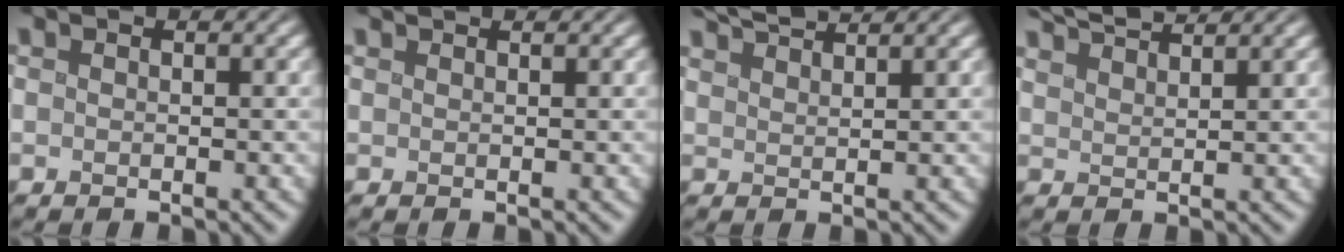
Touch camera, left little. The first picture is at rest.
{"total": 1.3, "force": [1.1, 0.4, 0.4], "torque": [0.007, 0.001, 0.003]}
{"total": 3.5, "force": [3.3, 0.2, 1.2], "torque": [-0.012, 0.011, 0.057]}
{"total": 4.4, "force": [4.0, 0.5, 1.6], "torque": [-0.024, 0.017, 0.064]}